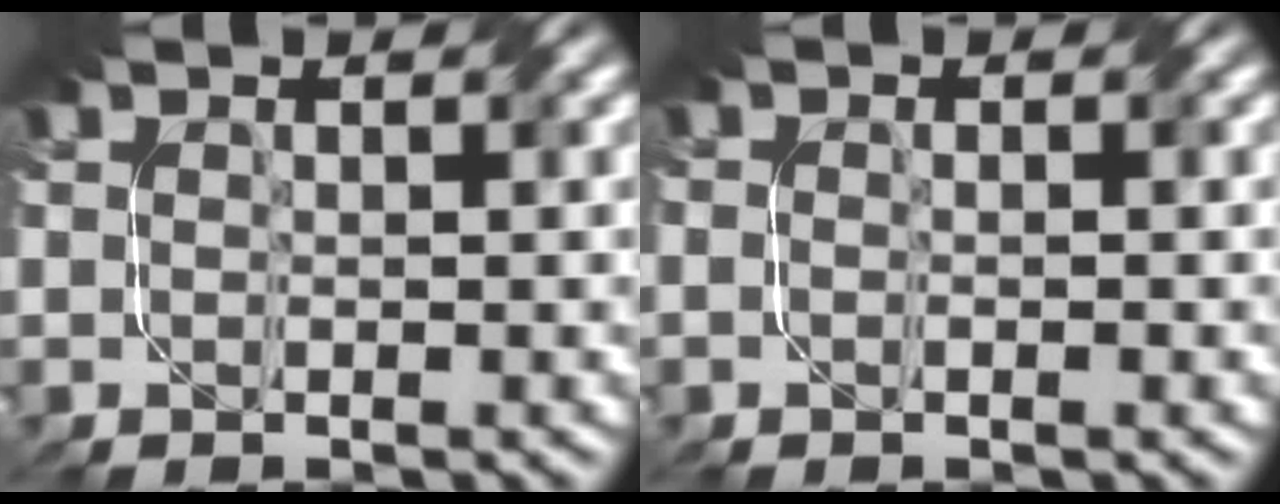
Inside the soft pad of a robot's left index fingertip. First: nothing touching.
{"total": 1.2, "force": [-0.2, 0.7, 0.9], "torque": [-0.011, -0.002, -0.009]}